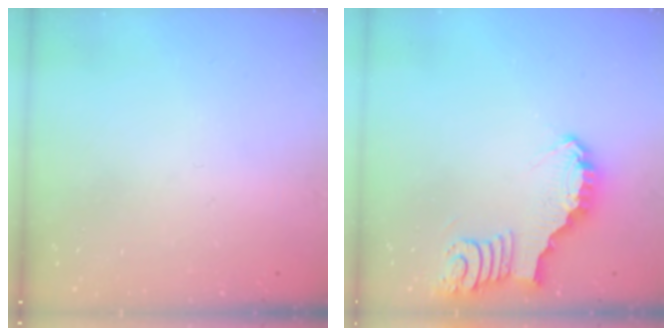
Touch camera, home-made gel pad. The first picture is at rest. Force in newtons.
{"total": 3.6, "press": 3.6, "slide": 0.1}